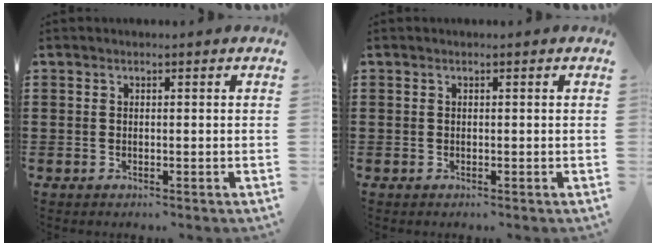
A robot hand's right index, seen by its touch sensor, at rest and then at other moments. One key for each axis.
{"total": 0.0}